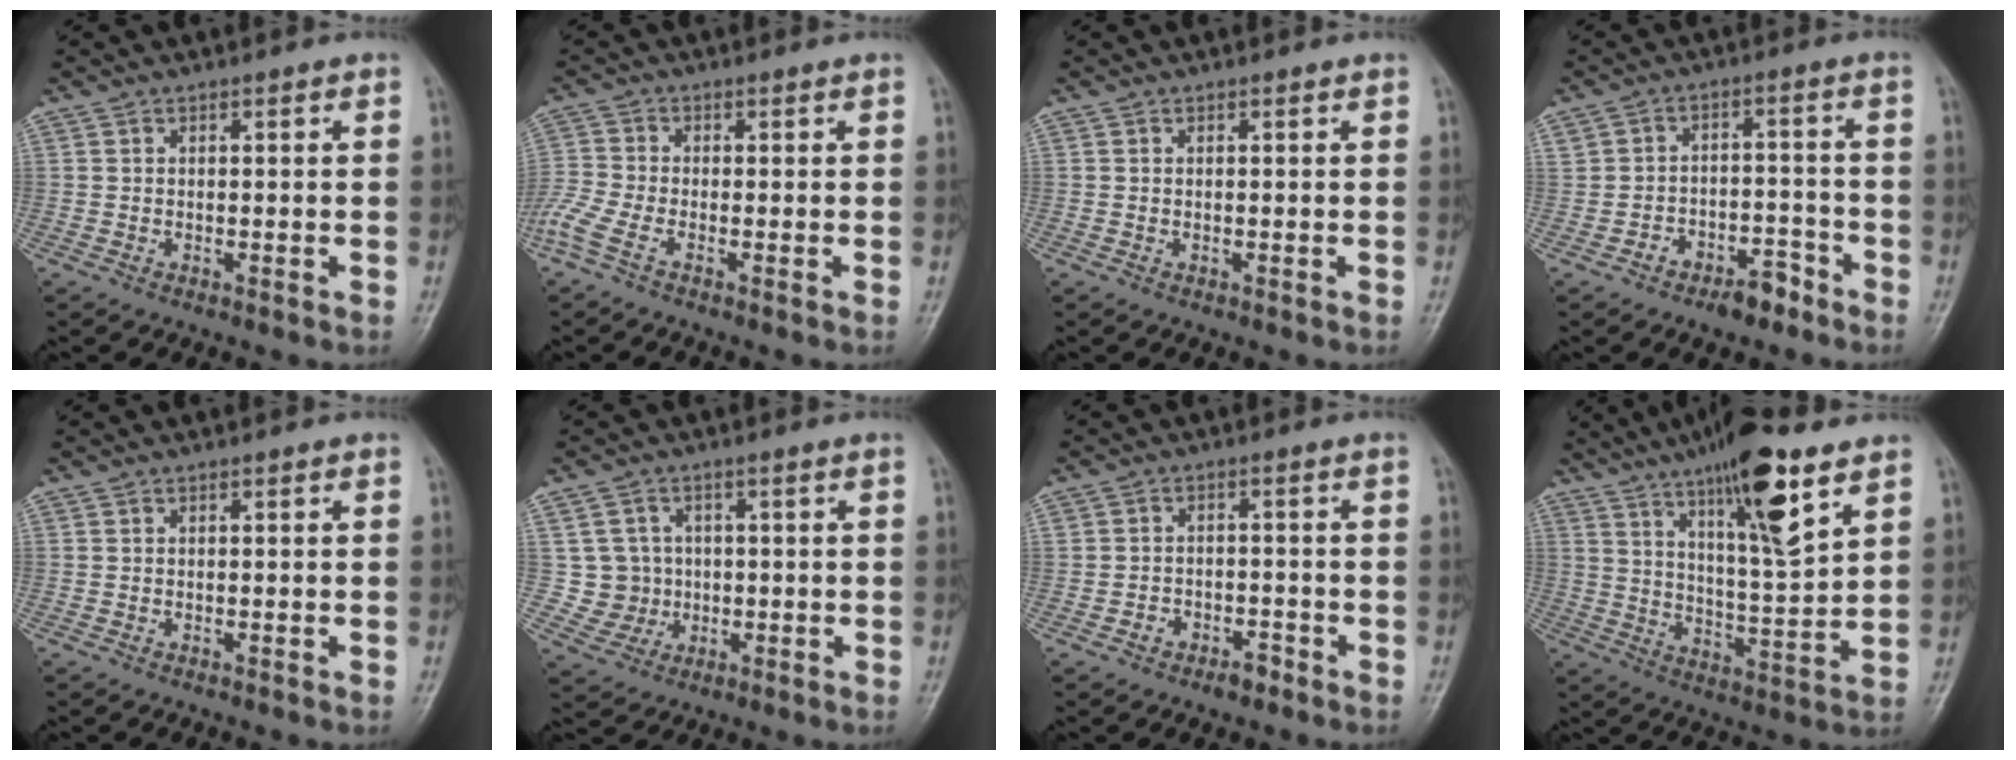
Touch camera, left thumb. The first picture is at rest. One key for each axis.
{"total": 4.9, "fx": -2.8, "fy": 1.3, "fz": 3.9, "tx": -0.119, "ty": 0.006, "tz": -0.066}
{"total": 0.0}
{"total": 5.3, "fx": -3.7, "fy": 3.1, "fz": 2.2, "tx": -0.018, "ty": 0.040, "tz": -0.054}
{"total": 0.0}
{"total": 5.5, "fx": 0.4, "fy": 5.5, "fz": 0.4, "tx": 0.025, "ty": 0.006, "tz": 0.009}
{"total": 3.1, "fx": -2.1, "fy": 2.0, "fz": 1.1, "tx": -0.008, "ty": 0.025, "tz": -0.026}
{"total": 17.0, "fx": 9.8, "fy": 3.6, "fz": 13.4, "tx": -0.207, "ty": -0.048, "tz": 0.166}